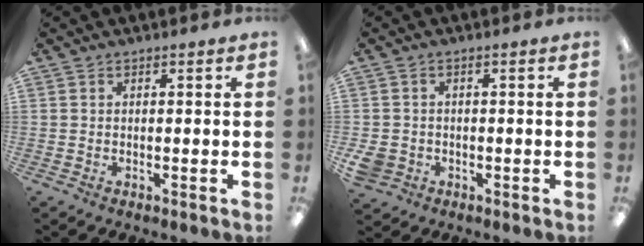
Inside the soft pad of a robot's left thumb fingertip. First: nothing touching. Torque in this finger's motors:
{"motor_torque": [-0.30, 0.48, 0.34, -0.20, 0.03]}